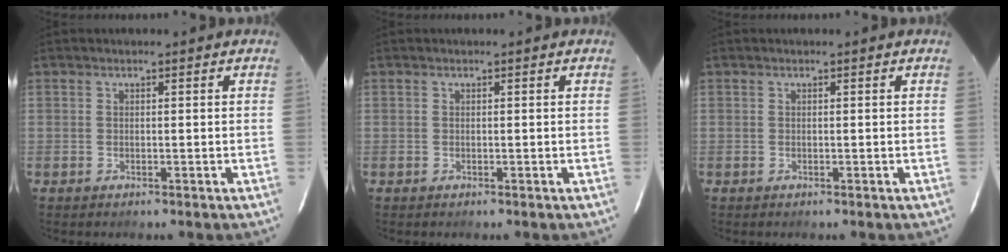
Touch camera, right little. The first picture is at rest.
{"total": 0.0}
{"total": 0.0}